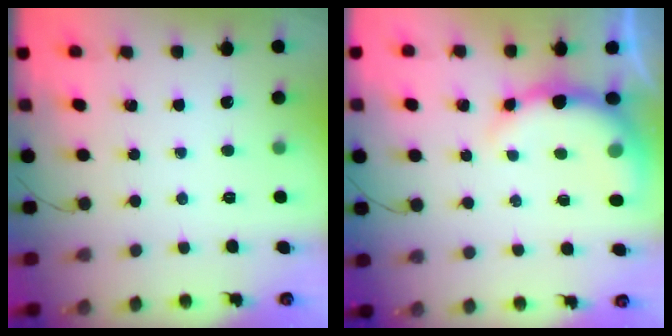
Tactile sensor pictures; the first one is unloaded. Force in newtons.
{"total": 8.9, "press": 8.7, "slide": 1.8}